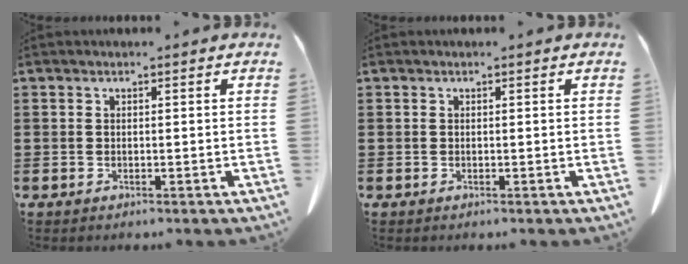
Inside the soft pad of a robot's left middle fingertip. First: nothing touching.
{"total": 0.0}